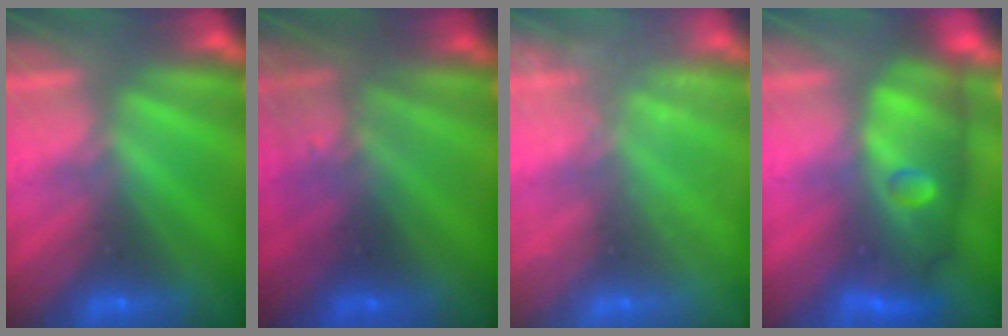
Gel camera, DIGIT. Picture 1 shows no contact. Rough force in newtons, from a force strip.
{"total": 2.9}
{"total": 2.4}
{"total": 7.4}